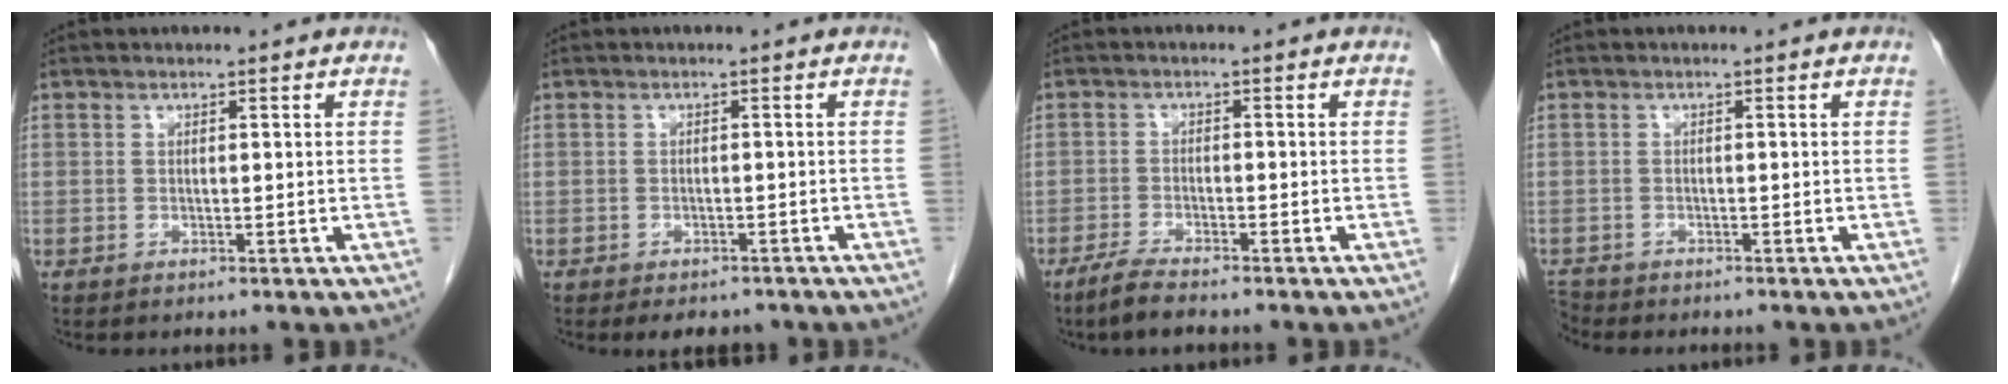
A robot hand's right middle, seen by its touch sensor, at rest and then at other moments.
{"total": 4.4, "force": [-3.7, 2.1, 1.3], "torque": [-0.010, 0.001, -0.045]}
{"total": 3.8, "force": [-3.1, 0.4, 2.2], "torque": [-0.050, -0.007, -0.057]}
{"total": 2.0, "force": [-1.9, 0.3, -0.1], "torque": [-0.001, -0.010, -0.035]}